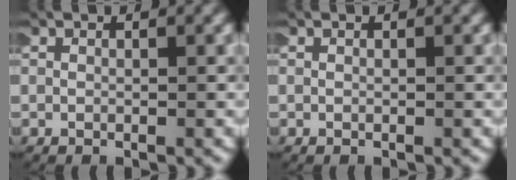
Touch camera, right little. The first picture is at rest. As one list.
[{"total": 0.0}]